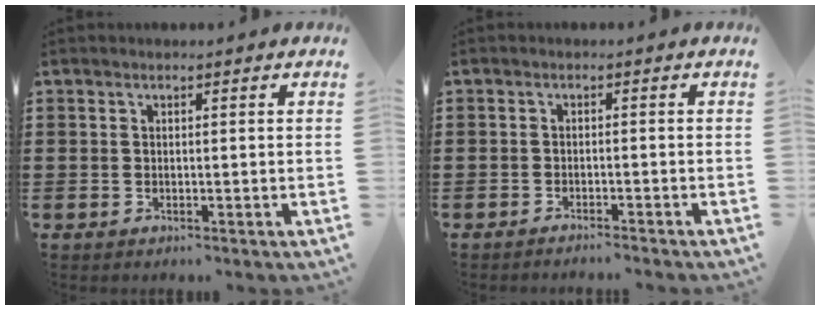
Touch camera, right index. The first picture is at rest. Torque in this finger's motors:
{"motor_torque": [-0.83, 0.98, -0.12, -0.04]}